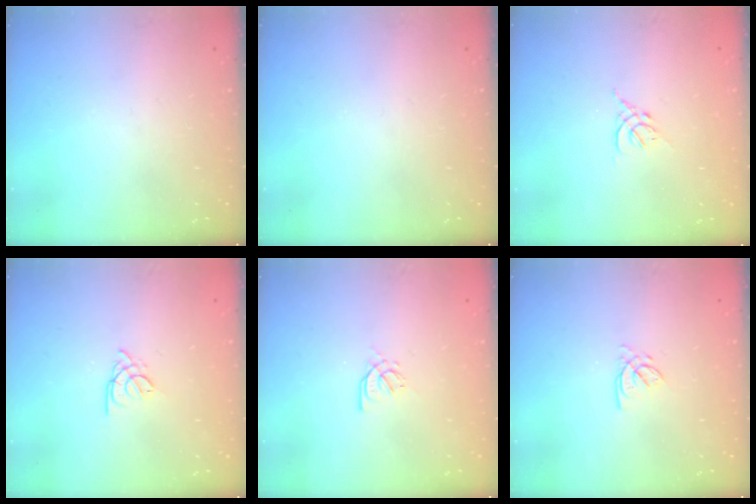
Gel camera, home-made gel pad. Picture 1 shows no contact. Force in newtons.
{"total": 0.0}
{"total": 1.6, "press": 1.5, "slide": 0.6}
{"total": 2.7, "press": 2.6, "slide": 0.5}
{"total": 2.4, "press": 2.4, "slide": 0.5}
{"total": 2.2, "press": 2.2, "slide": 0.3}